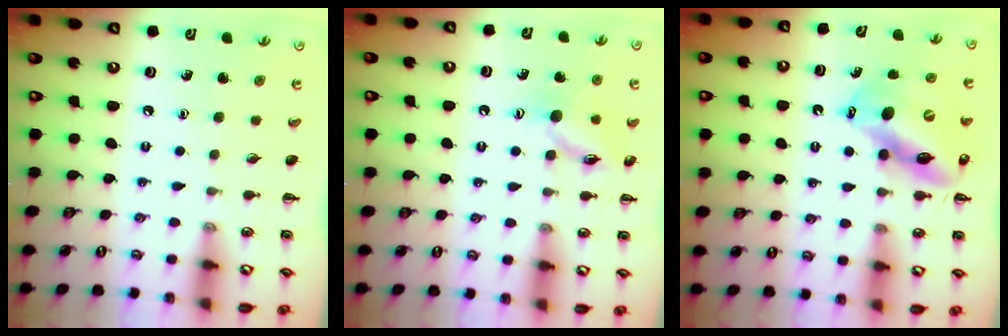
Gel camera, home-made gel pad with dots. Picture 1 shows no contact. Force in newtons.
{"total": 11.7, "press": 11.7, "slide": 0.8}
{"total": 13.7, "press": 13.1, "slide": 4.0}